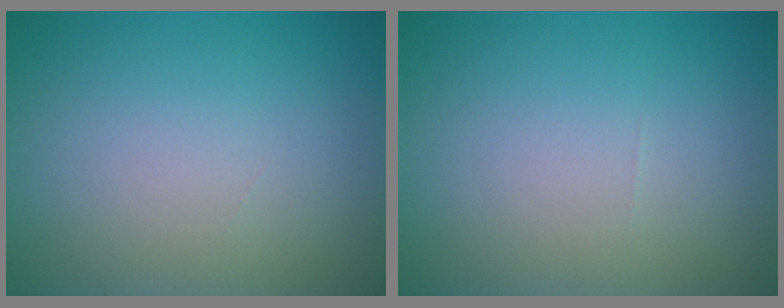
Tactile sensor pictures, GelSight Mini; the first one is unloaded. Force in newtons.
{"total": 0.0}